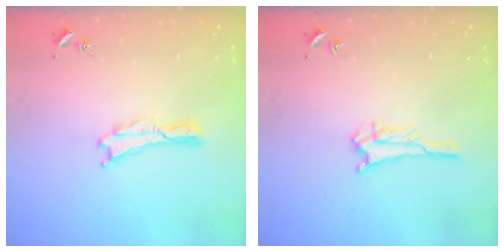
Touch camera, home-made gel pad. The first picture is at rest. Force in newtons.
{"total": 2.3, "press": 2.2, "slide": 0.2}